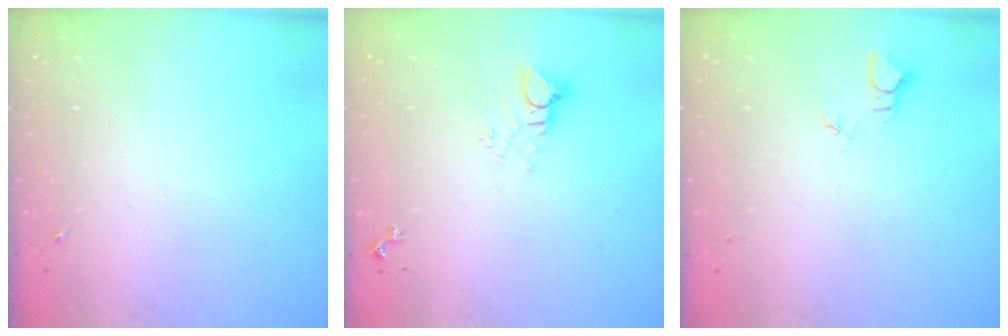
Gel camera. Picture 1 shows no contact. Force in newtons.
{"total": 5.7, "press": 5.7, "slide": 0.3}
{"total": 2.4, "press": 2.4, "slide": 0.2}